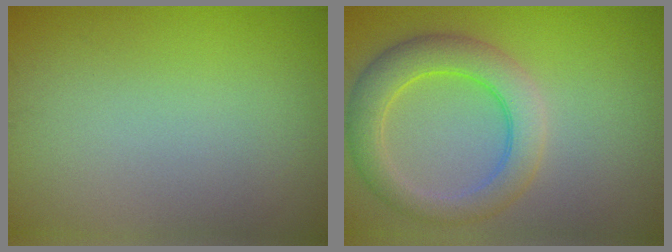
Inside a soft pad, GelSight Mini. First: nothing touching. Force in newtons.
{"total": 5.1, "press": 5.1, "slide": 0.1}